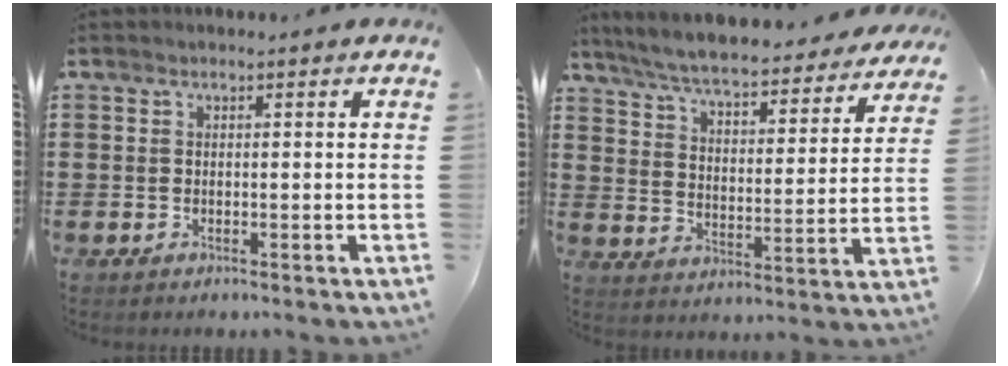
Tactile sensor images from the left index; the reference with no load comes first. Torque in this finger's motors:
{"motor_torque": [2.14, 0.00, 1.05, 0.21]}